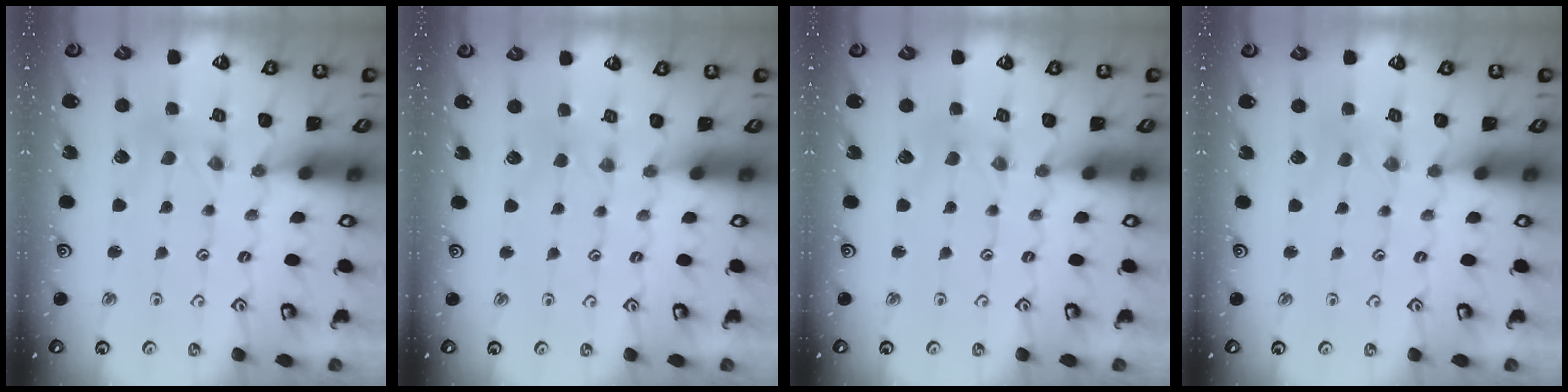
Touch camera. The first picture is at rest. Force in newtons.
{"total": 0.5, "press": 0.5, "slide": 0.2}
{"total": 0.0}
{"total": 0.0}